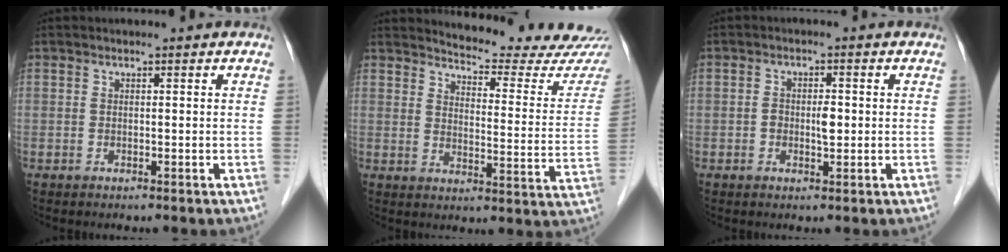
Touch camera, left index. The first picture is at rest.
{"total": 17.7, "force": [17.2, 0.7, 4.2], "torque": [-0.053, -0.105, 0.191]}
{"total": 2.6, "force": [-0.2, 1.2, 2.3], "torque": [-0.039, 0.003, -0.003]}